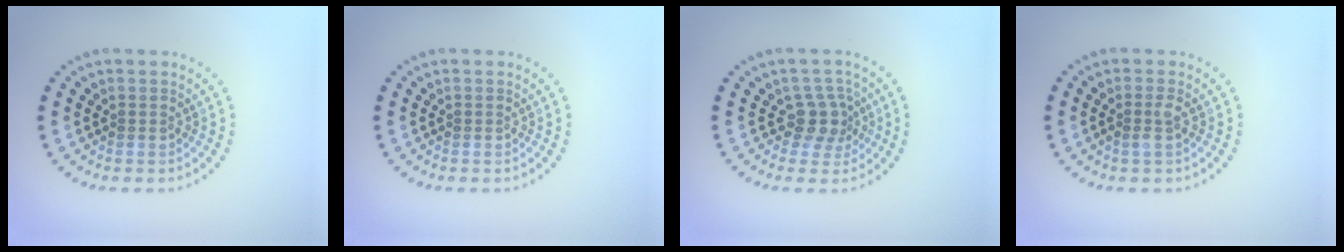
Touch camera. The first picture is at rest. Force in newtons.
{"total": 0.0}
{"total": 2.6, "press": 2.1, "slide": 1.6}
{"total": 1.2, "press": 1.1, "slide": 0.3}